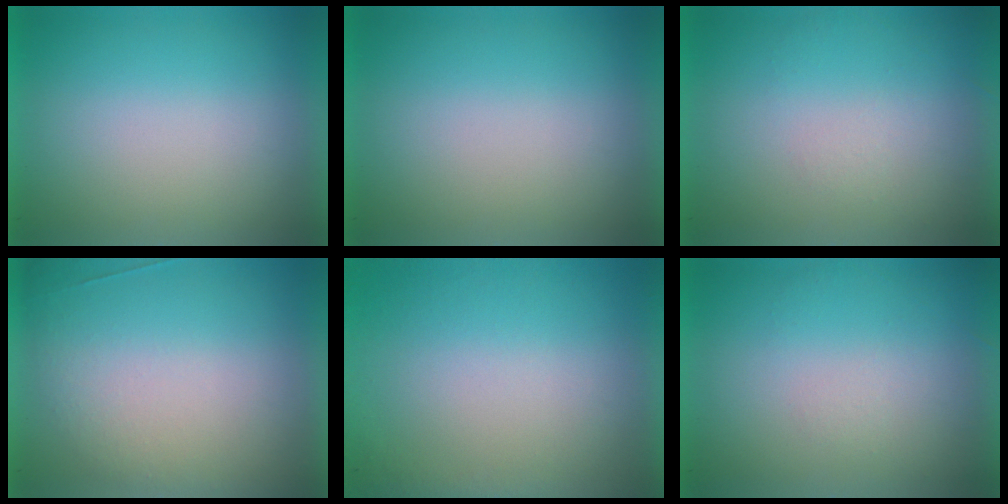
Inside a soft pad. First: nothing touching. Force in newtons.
{"total": 0.0}
{"total": 1.3}
{"total": 2.6}
{"total": 7.0}
{"total": 1.3}